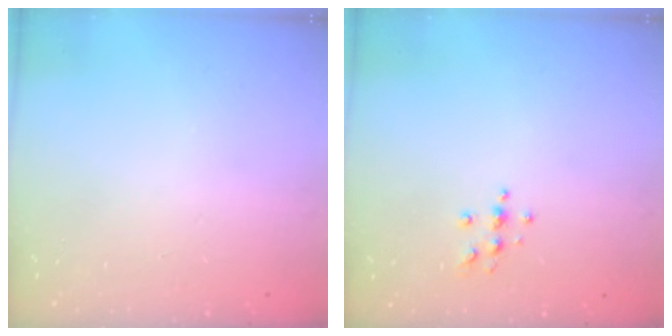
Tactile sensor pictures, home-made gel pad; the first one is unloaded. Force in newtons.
{"total": 5.4, "press": 5.4, "slide": 0.7}